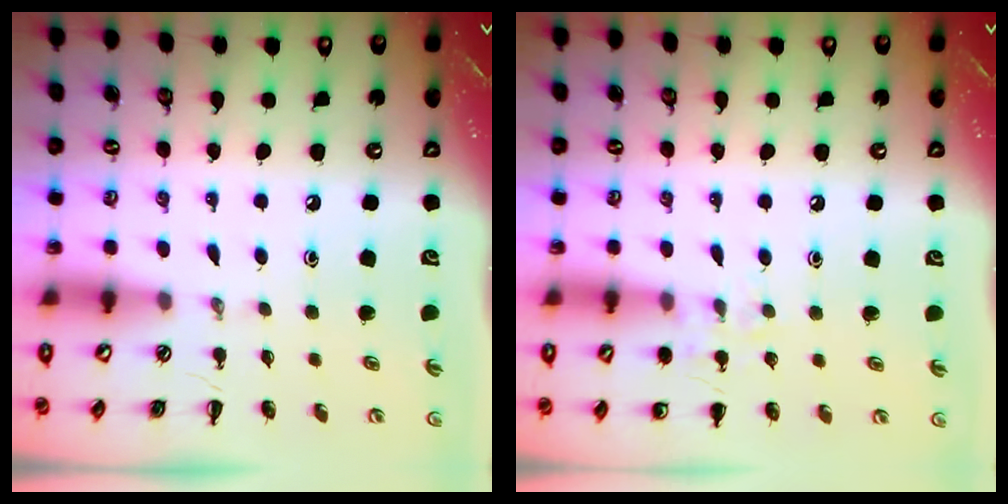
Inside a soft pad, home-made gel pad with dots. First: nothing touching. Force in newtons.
{"total": 6.6, "press": 6.4, "slide": 1.3}